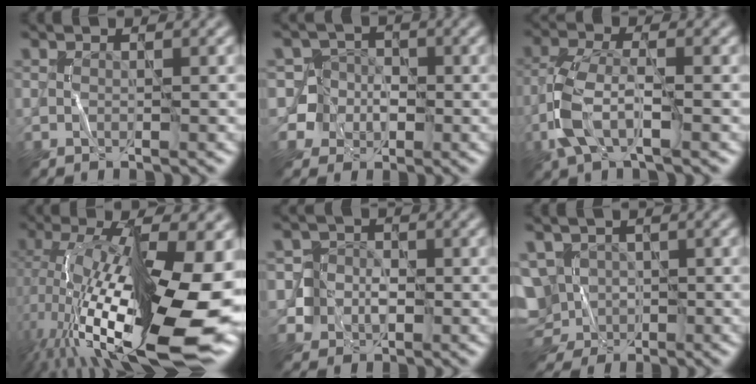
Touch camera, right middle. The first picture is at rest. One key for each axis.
{"total": 3.8, "fx": -1.0, "fy": 3.6, "fz": -0.4, "tx": 0.035, "ty": 0.013, "tz": -0.031}
{"total": 4.4, "fx": -1.9, "fy": 1.9, "fz": 3.5, "tx": -0.086, "ty": 0.006, "tz": -0.043}
{"total": 17.2, "fx": -2.9, "fy": 5.8, "fz": 16.0, "tx": -0.275, "ty": -0.006, "tz": -0.046}
{"total": 3.4, "fx": -0.6, "fy": 3.3, "fz": 0.2, "tx": 0.015, "ty": 0.017, "tz": -0.025}
{"total": 7.5, "fx": -1.9, "fy": 6.7, "fz": 2.9, "tx": -0.067, "ty": -0.016, "tz": -0.040}